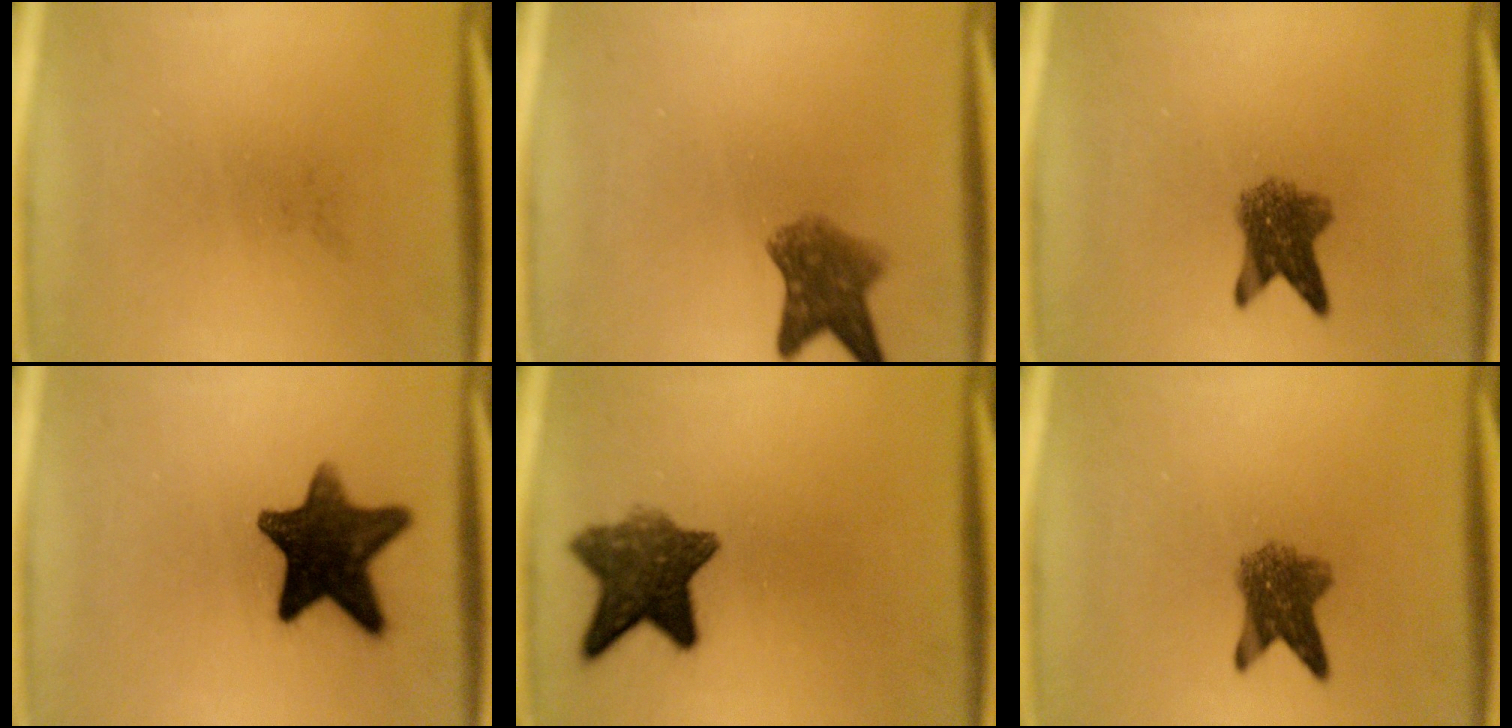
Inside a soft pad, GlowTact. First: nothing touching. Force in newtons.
{"total": 5.8}
{"total": 5.7}
{"total": 13.4}
{"total": 8.9}
{"total": 5.7}